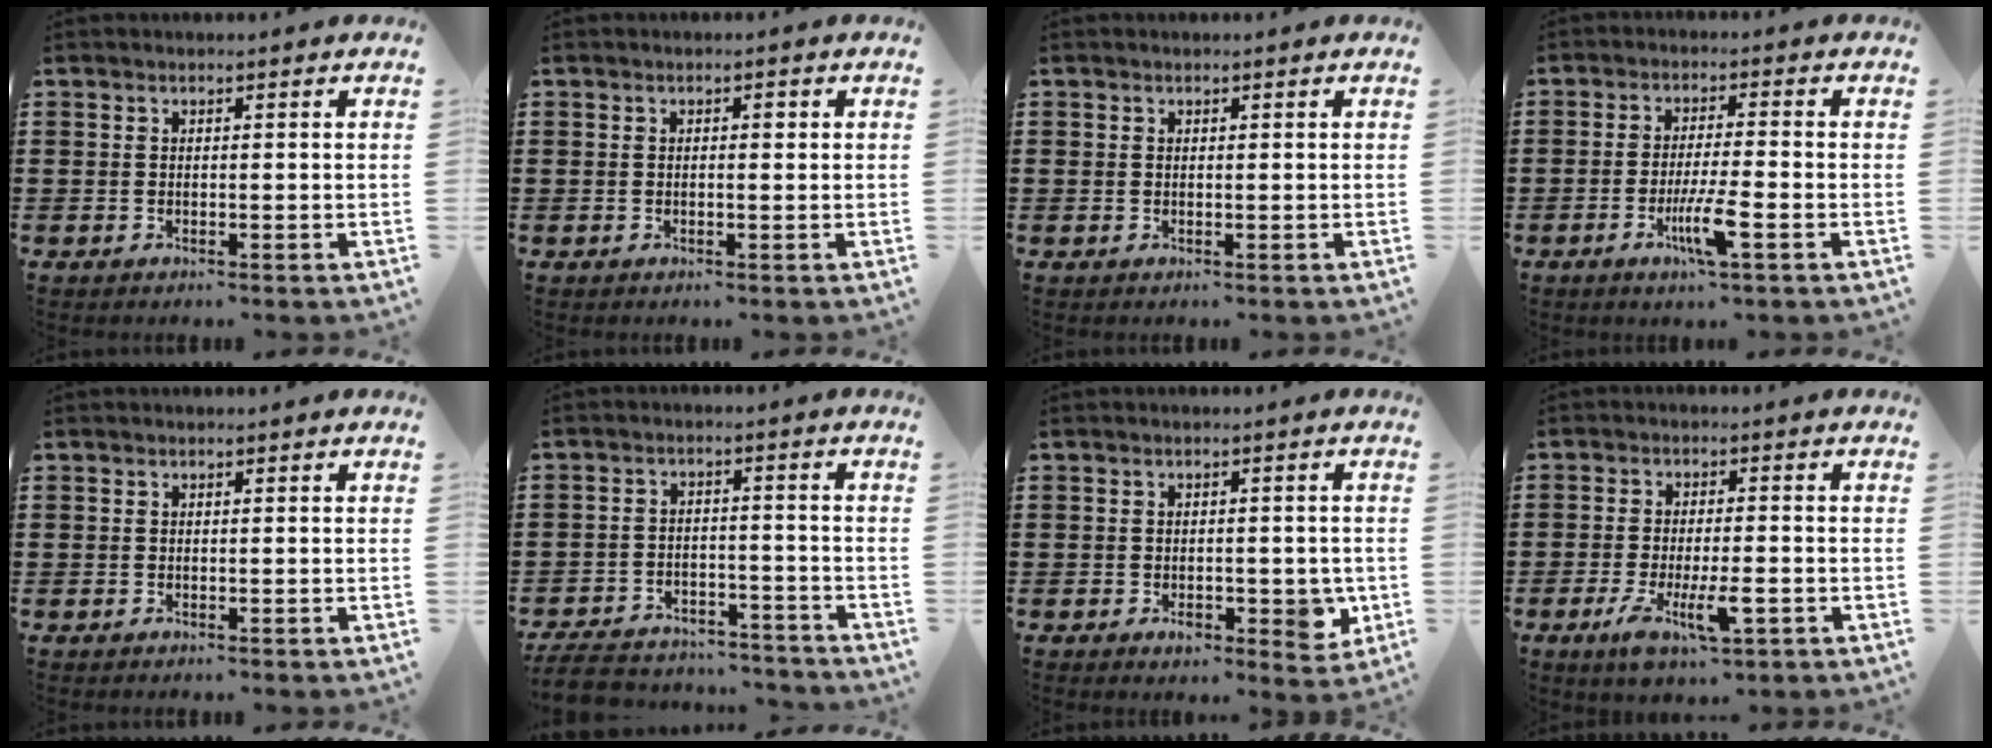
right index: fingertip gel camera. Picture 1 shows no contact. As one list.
[{"total": 1.0, "force": [0.0, 0.1, 1.0], "torque": [-0.019, -0.001, -0.001]}, {"total": 0.0}, {"total": 6.2, "force": [-2.7, 0.3, 5.6], "torque": [-0.110, -0.019, -0.049]}, {"total": 0.0}, {"total": 6.1, "force": [-5.8, 1.1, 1.3], "torque": [-0.035, 0.005, -0.117]}, {"total": 4.7, "force": [-1.2, 2.8, 3.6], "torque": [-0.054, 0.004, -0.019]}, {"total": 7.4, "force": [-2.9, 2.6, 6.3], "torque": [-0.125, -0.012, -0.048]}]